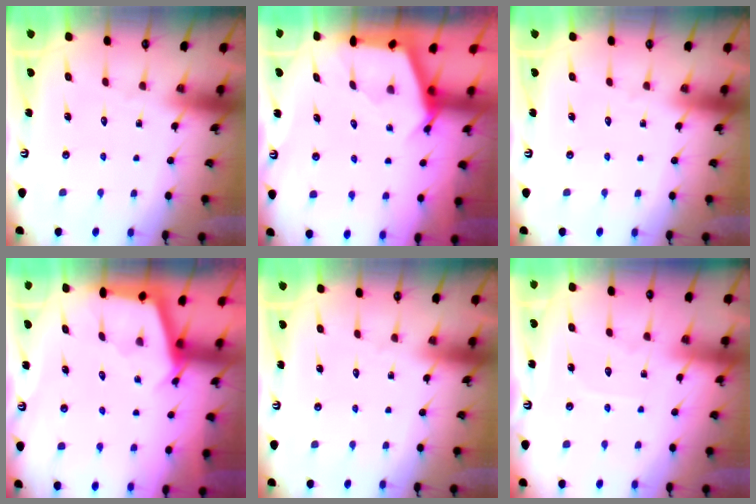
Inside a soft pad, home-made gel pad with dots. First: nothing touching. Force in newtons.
{"total": 2.6, "press": 2.6, "slide": 0.3}
{"total": 0.0}
{"total": 2.8, "press": 2.7, "slide": 0.3}
{"total": 0.0}
{"total": 3.6, "press": 3.6, "slide": 0.5}